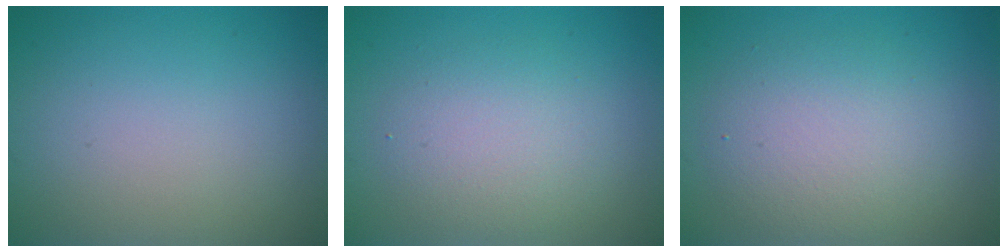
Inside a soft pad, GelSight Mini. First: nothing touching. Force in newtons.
{"total": 3.5, "press": 3.4, "slide": 0.4}
{"total": 4.4, "press": 4.4, "slide": 0.3}